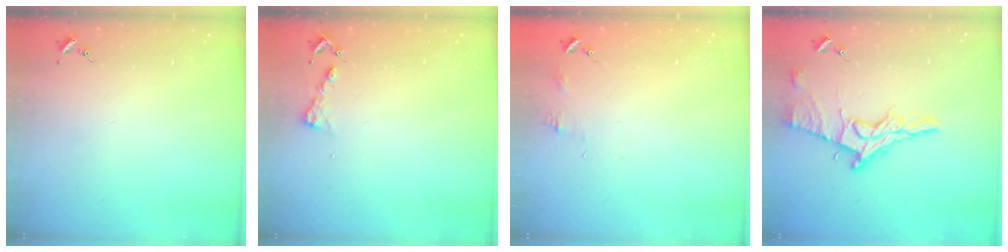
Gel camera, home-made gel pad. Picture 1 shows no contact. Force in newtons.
{"total": 4.6, "press": 4.6, "slide": 0.4}
{"total": 4.5, "press": 4.5, "slide": 0.5}
{"total": 15.6, "press": 15.5, "slide": 1.6}